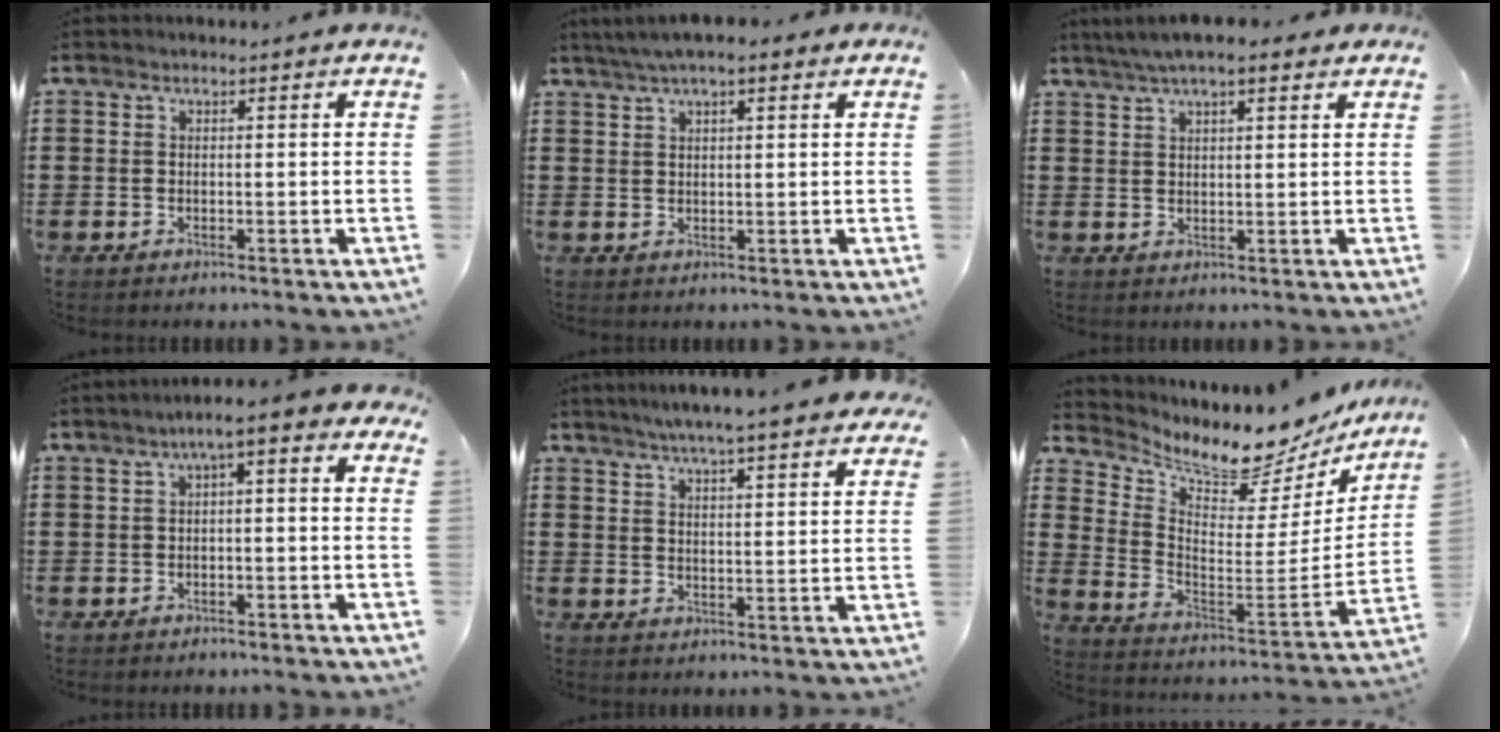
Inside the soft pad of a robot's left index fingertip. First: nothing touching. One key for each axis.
{"total": 3.5, "fx": 2.3, "fy": 0.6, "fz": 2.6, "tx": -0.052, "ty": 0.008, "tz": 0.041}
{"total": 4.6, "fx": 3.5, "fy": 0.9, "fz": 2.9, "tx": -0.062, "ty": 0.003, "tz": 0.063}
{"total": 2.6, "fx": -1.1, "fy": 0.6, "fz": 2.3, "tx": -0.044, "ty": 0.004, "tz": -0.029}
{"total": 4.5, "fx": 4.2, "fy": 0.0, "fz": 1.8, "tx": -0.049, "ty": -0.013, "tz": 0.072}
{"total": 7.8, "fx": 7.4, "fy": 1.4, "fz": 2.0, "tx": -0.060, "ty": -0.073, "tz": 0.119}